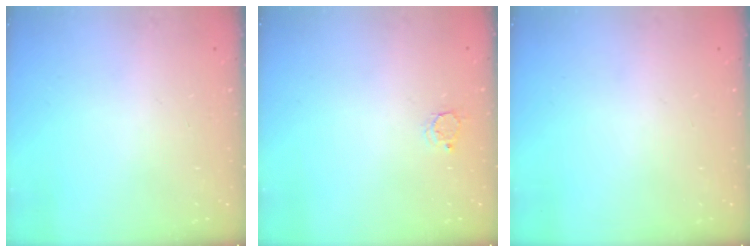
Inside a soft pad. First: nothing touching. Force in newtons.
{"total": 2.7, "press": 2.7, "slide": 0.3}
{"total": 0.0}